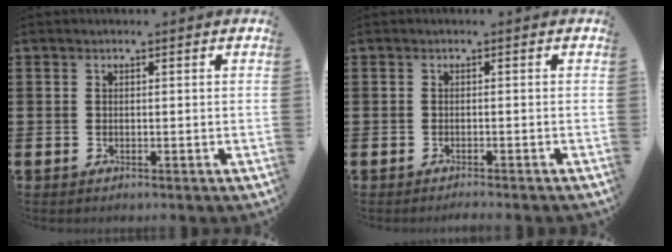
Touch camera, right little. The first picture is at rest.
{"total": 0.6, "force": [-0.6, -0.1, 0.2], "torque": [-0.002, -0.003, -0.012]}